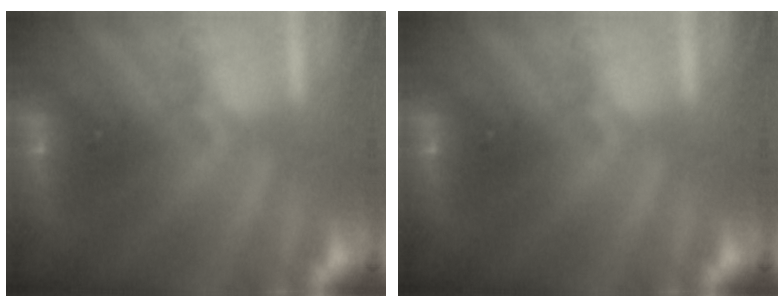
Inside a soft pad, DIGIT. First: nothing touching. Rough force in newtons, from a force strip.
{"total": 0.0}